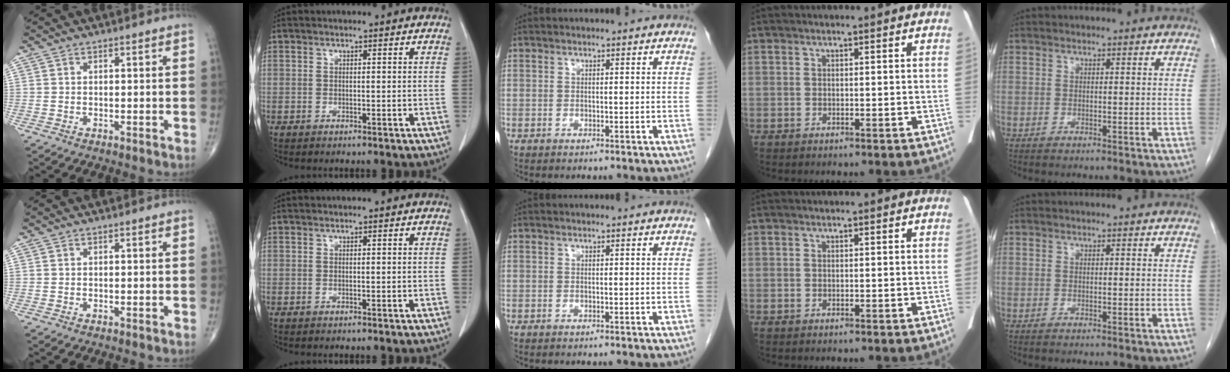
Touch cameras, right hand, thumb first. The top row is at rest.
{}